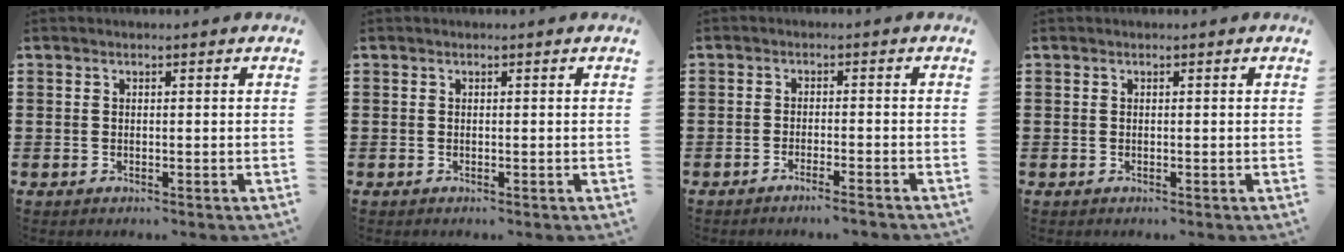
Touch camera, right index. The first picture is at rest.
{"total": 0.0}
{"total": 1.9, "force": [-1.8, -0.3, 0.7], "torque": [-0.011, 0.000, -0.035]}
{"total": 0.0}